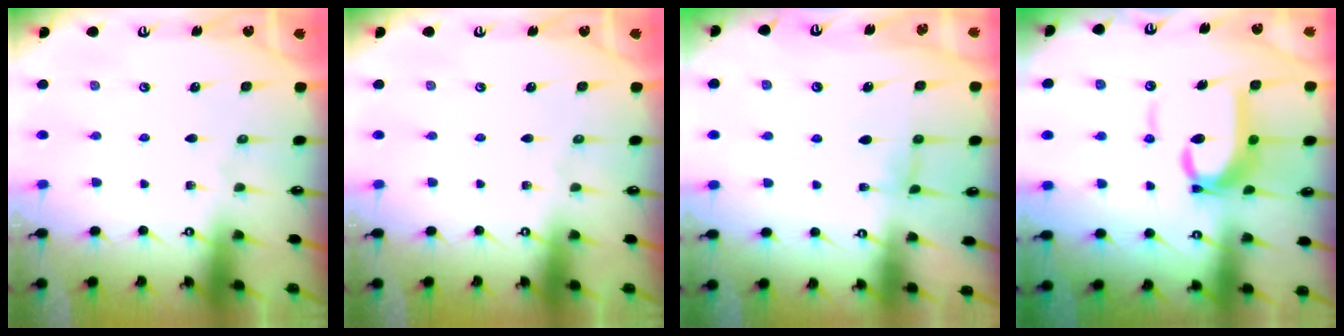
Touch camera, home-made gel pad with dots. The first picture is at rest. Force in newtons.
{"total": 0.0}
{"total": 1.5, "press": 1.4, "slide": 0.6}
{"total": 8.2, "press": 8.1, "slide": 1.2}